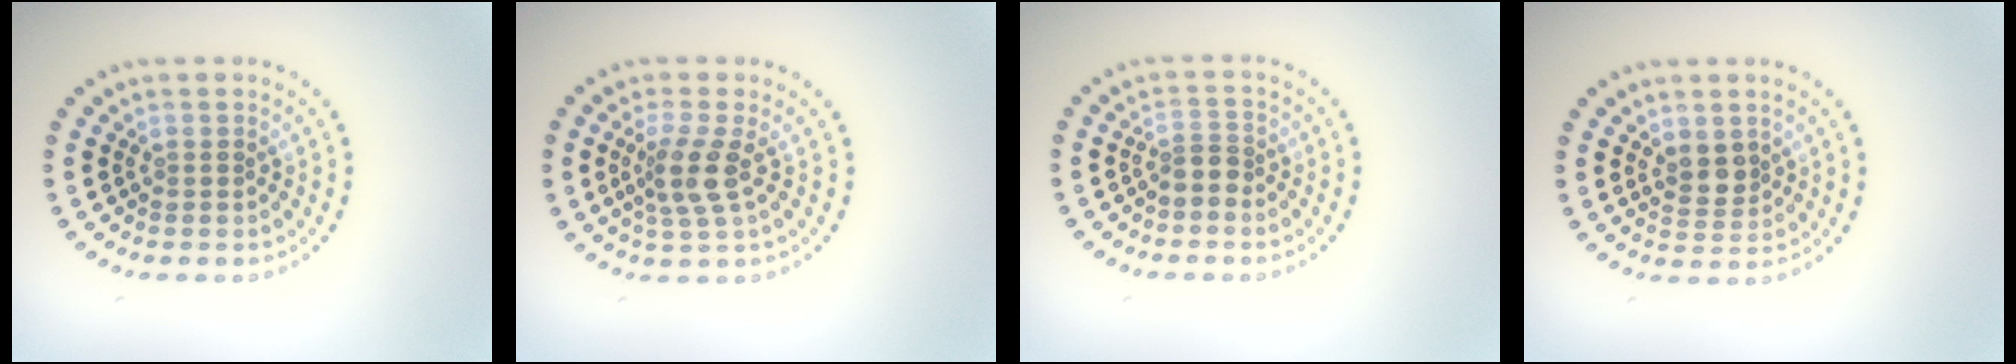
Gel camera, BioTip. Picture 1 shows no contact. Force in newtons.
{"total": 2.8, "press": 2.2, "slide": 1.8}
{"total": 1.8, "press": 1.2, "slide": 1.3}
{"total": 2.0, "press": 1.9, "slide": 0.8}